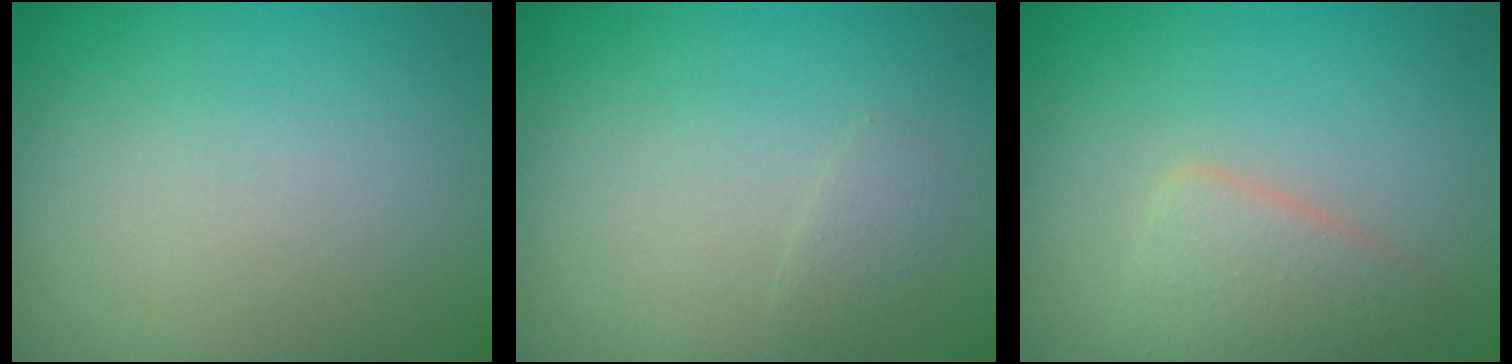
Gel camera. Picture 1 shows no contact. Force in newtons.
{"total": 0.9, "press": 0.9, "slide": 0.0}
{"total": 2.8, "press": 2.8, "slide": 0.2}